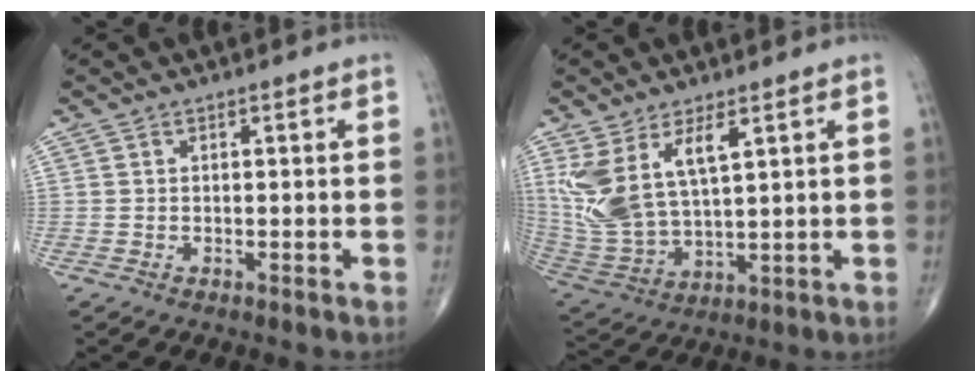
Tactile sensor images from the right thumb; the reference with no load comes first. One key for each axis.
{"total": 13.1, "fx": 5.4, "fy": 5.7, "fz": 10.5, "tx": -0.221, "ty": -0.026, "tz": 0.123}